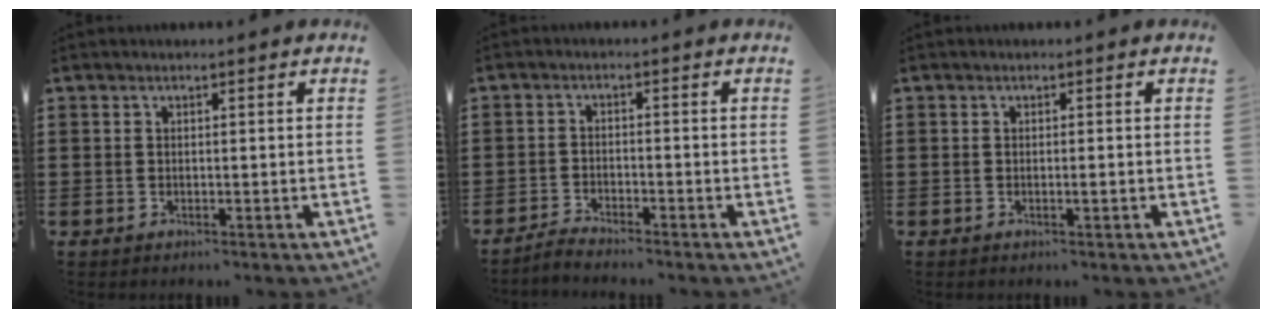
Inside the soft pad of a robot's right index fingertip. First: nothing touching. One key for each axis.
{"total": 2.1, "fx": -2.1, "fy": 0.0, "fz": 0.1, "tx": -0.006, "ty": 0.005, "tz": -0.042}
{"total": 0.8, "fx": -0.2, "fy": 0.0, "fz": 0.8, "tx": -0.014, "ty": -0.006, "tz": -0.002}